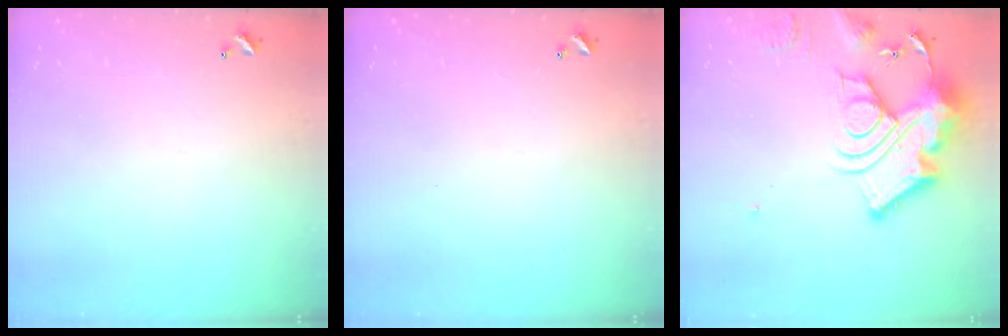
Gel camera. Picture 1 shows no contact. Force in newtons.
{"total": 0.0}
{"total": 21.1, "press": 21.0, "slide": 2.1}